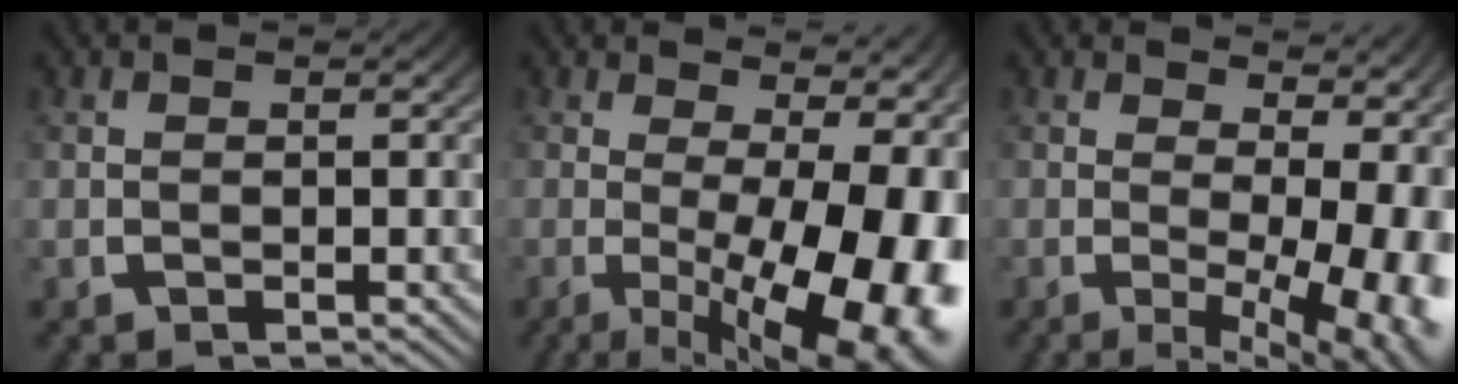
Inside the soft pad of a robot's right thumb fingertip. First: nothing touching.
{"total": 15.3, "force": [-2.8, 8.3, 12.5], "torque": [-0.184, -0.052, -0.019]}
{"total": 9.4, "force": [-1.2, 4.9, 7.9], "torque": [-0.116, -0.037, -0.003]}